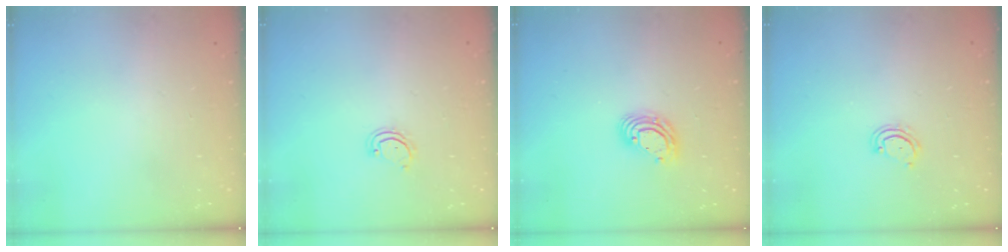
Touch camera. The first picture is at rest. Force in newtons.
{"total": 2.9, "press": 2.9, "slide": 0.3}
{"total": 8.7, "press": 8.6, "slide": 1.4}
{"total": 4.1, "press": 4.1, "slide": 0.3}